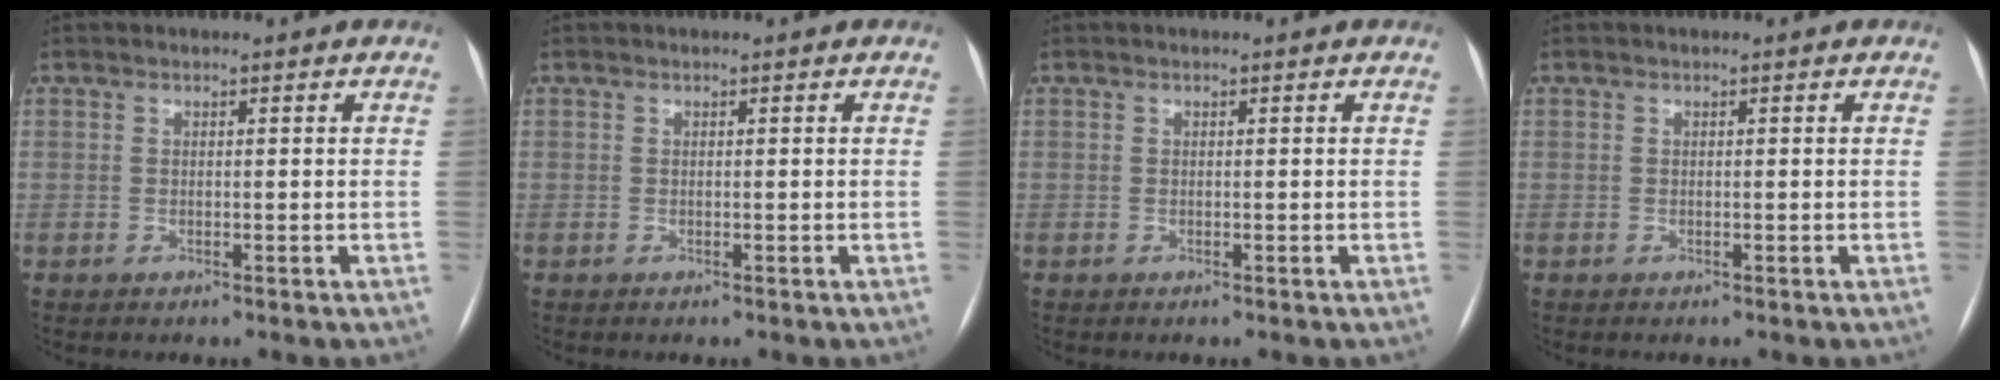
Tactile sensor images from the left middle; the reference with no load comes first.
{"total": 0.0}
{"total": 0.0}
{"total": 0.0}